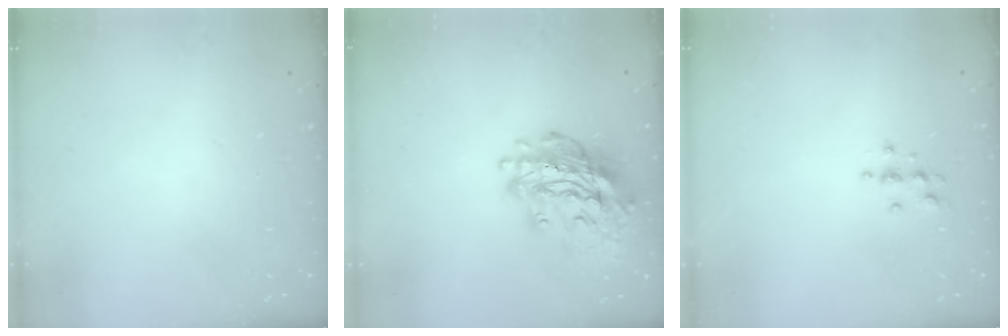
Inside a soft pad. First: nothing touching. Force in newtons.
{"total": 19.1, "press": 19.0, "slide": 1.9}
{"total": 3.5, "press": 3.4, "slide": 0.5}